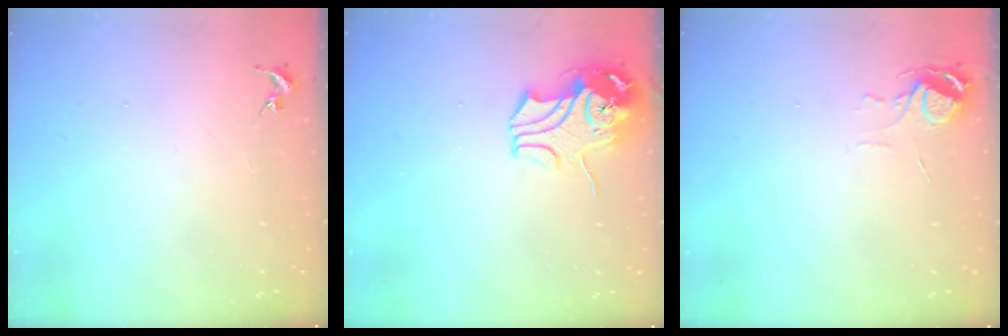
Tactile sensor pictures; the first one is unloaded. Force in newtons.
{"total": 11.5, "press": 11.4, "slide": 1.6}
{"total": 5.4, "press": 5.4, "slide": 0.5}